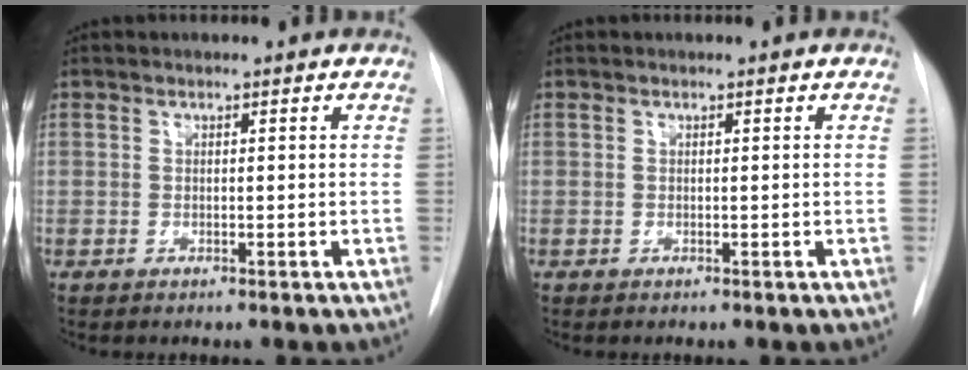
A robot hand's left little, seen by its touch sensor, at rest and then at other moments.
{"total": 0.0}